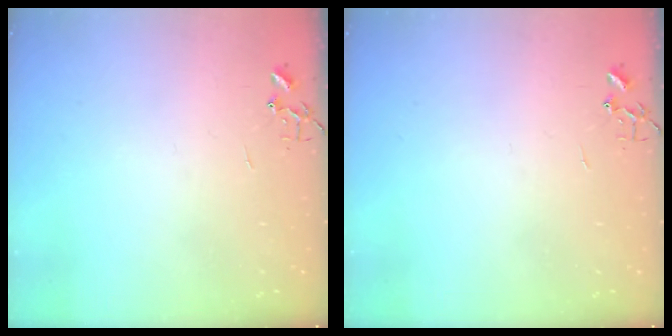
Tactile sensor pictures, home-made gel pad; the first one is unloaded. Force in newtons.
{"total": 0.0}